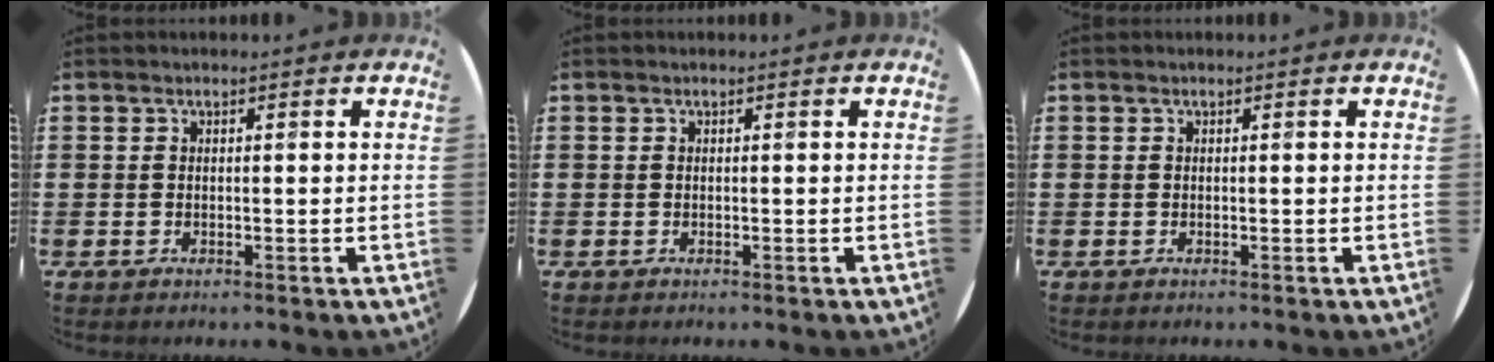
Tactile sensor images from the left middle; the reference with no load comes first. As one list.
[{"total": 0.0}, {"total": 0.0}]